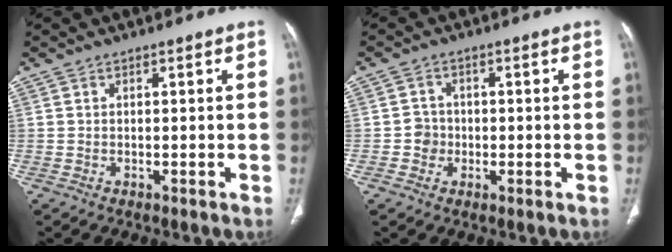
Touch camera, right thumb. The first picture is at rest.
{"total": 3.0, "force": [-0.6, 2.9, 0.8], "torque": [0.005, 0.009, -0.014]}